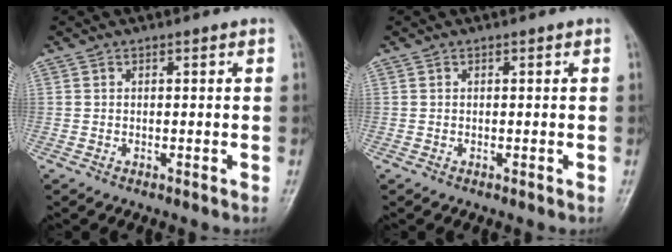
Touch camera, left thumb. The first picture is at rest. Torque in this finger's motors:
{"motor_torque": [0.00, 0.00, 0.03, -0.03, 0.00]}